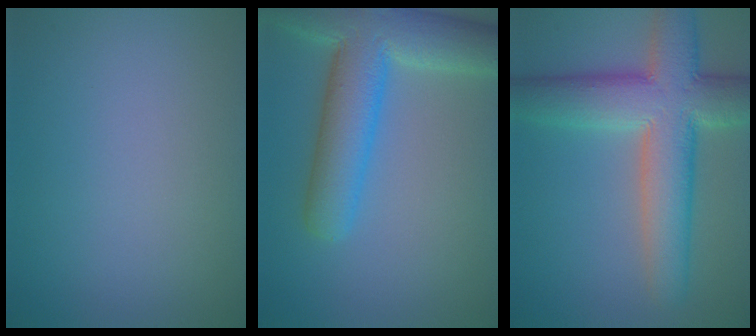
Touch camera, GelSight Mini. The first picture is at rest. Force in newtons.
{"total": 9.2, "press": 9.2, "slide": 0.5}
{"total": 9.3, "press": 9.3, "slide": 0.7}